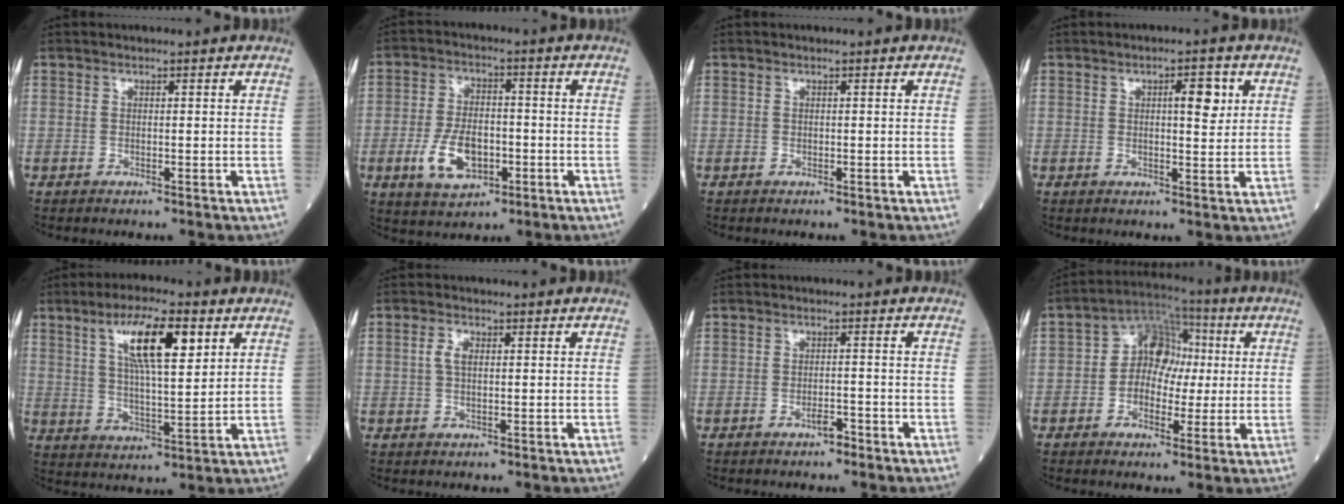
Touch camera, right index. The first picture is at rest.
{"total": 8.6, "force": [-2.9, 4.5, 6.7], "torque": [-0.138, 0.002, -0.049]}
{"total": 0.0}
{"total": 4.2, "force": [1.3, 1.2, 3.8], "torque": [-0.054, 0.004, 0.017]}
{"total": 11.5, "force": [4.9, 2.4, 10.1], "torque": [-0.182, 0.009, 0.088]}
{"total": 2.2, "force": [0.4, 1.1, 1.9], "torque": [-0.040, 0.005, 0.007]}
{"total": 1.6, "force": [-1.2, 0.5, 0.9], "torque": [-0.014, 0.002, -0.020]}
{"total": 8.8, "force": [0.4, 6.4, 6.1], "torque": [-0.099, 0.032, 0.001]}